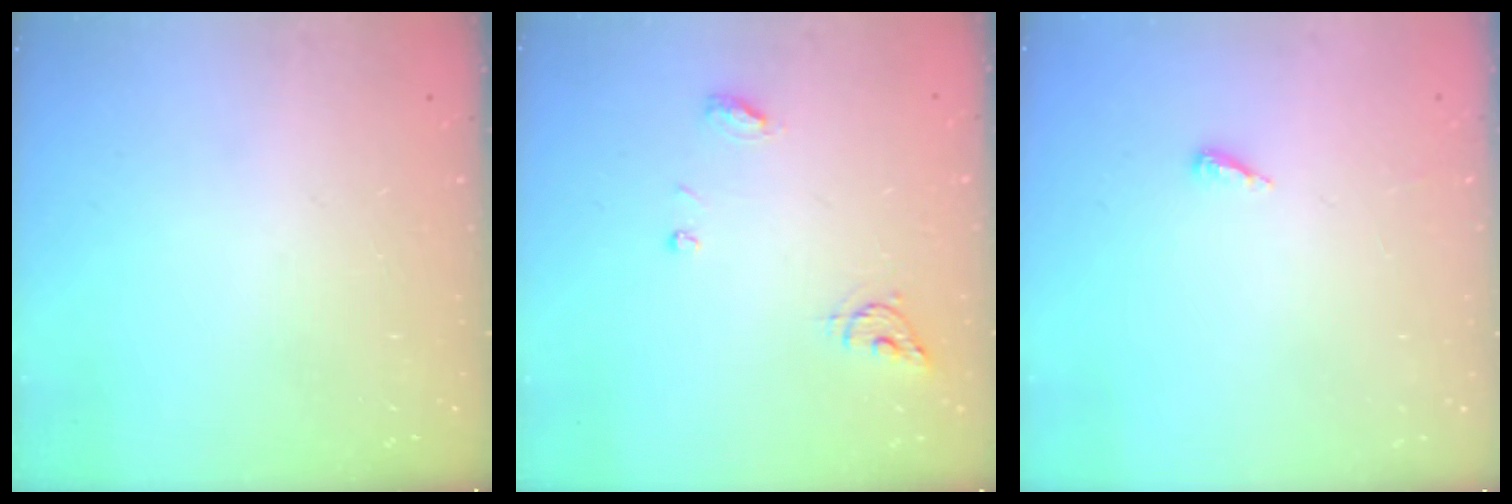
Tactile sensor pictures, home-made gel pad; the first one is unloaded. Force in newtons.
{"total": 6.2, "press": 6.2, "slide": 0.5}
{"total": 2.8, "press": 2.8, "slide": 0.2}